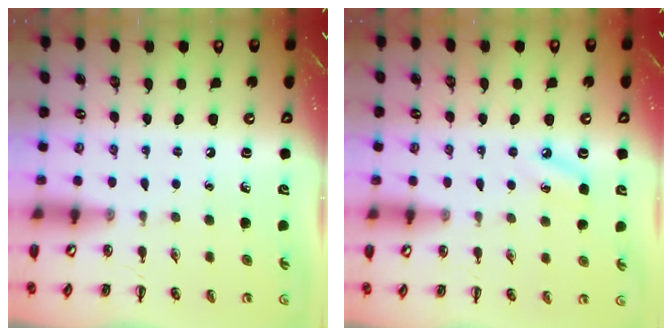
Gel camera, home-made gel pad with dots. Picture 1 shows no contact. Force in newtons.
{"total": 4.5, "press": 4.3, "slide": 1.4}